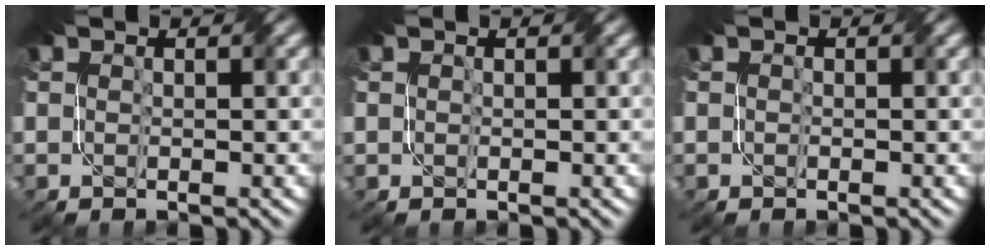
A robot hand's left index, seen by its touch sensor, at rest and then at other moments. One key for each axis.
{"total": 0.6, "fx": -0.1, "fy": -0.5, "fz": -0.4, "tx": 0.008, "ty": 0.001, "tz": -0.003}
{"total": 0.0}